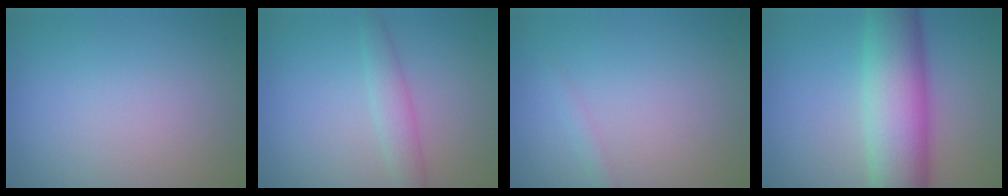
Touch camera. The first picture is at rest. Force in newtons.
{"total": 2.2, "press": 2.2, "slide": 0.1}
{"total": 0.7, "press": 0.7, "slide": 0.1}
{"total": 10.1, "press": 10.1, "slide": 0.3}